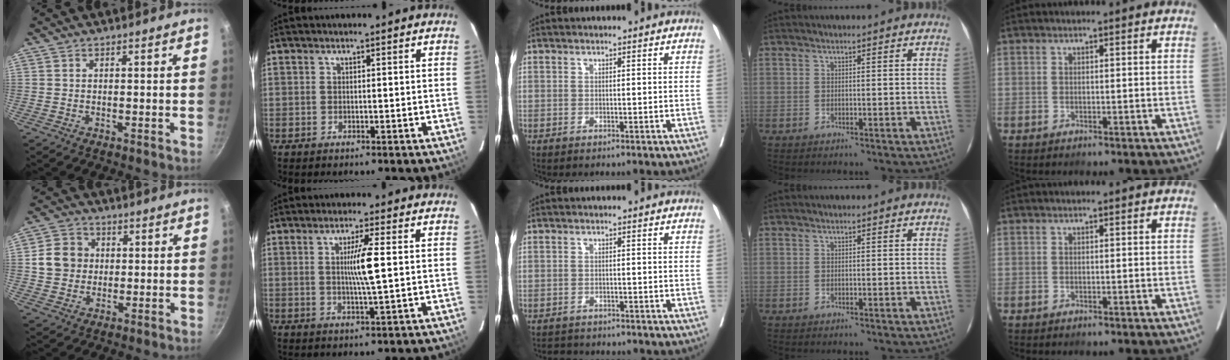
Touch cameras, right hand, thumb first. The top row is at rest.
{"thumb": {"total": 8.1, "force": [0.5, 7.3, 3.6], "torque": [-0.043, 0.010, 0.003]}, "index": {"total": 5.5, "force": [0.6, -0.7, 5.5], "torque": [-0.099, -0.006, 0.014]}, "middle": {"total": 3.4, "force": [-3.2, 1.0, 0.4], "torque": [-0.007, -0.007, -0.048]}}